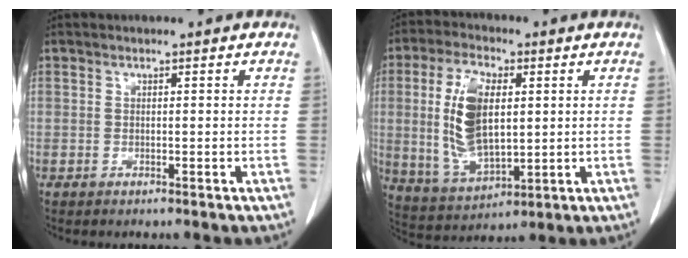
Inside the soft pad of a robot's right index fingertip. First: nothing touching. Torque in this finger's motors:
{"motor_torque": [0.59, 0.04, 0.36, 0.21]}